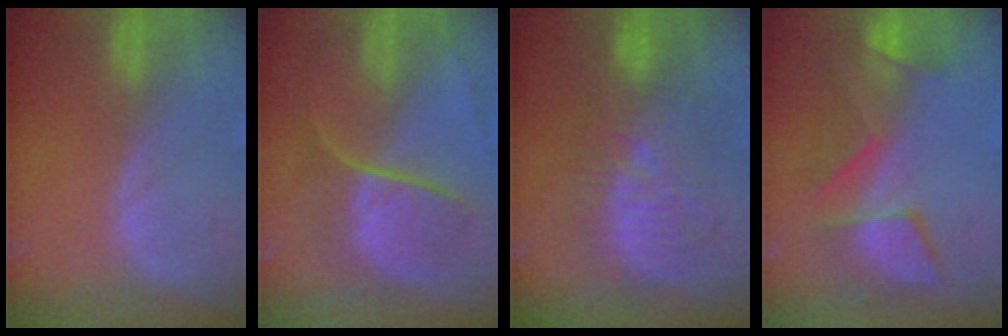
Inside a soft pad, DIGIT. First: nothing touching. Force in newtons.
{"total": 9.1, "press": 7.7, "slide": 5.0}
{"total": 9.6, "press": 9.5, "slide": 1.0}
{"total": 7.8, "press": 7.6, "slide": 1.6}